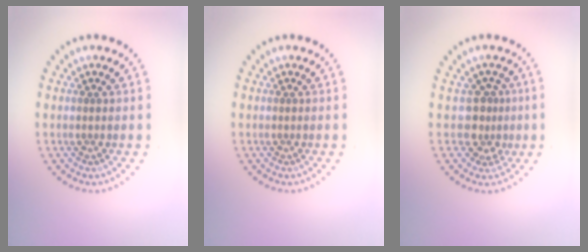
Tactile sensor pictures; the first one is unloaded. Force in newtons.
{"total": 0.0}
{"total": 2.5, "press": 1.9, "slide": 1.6}